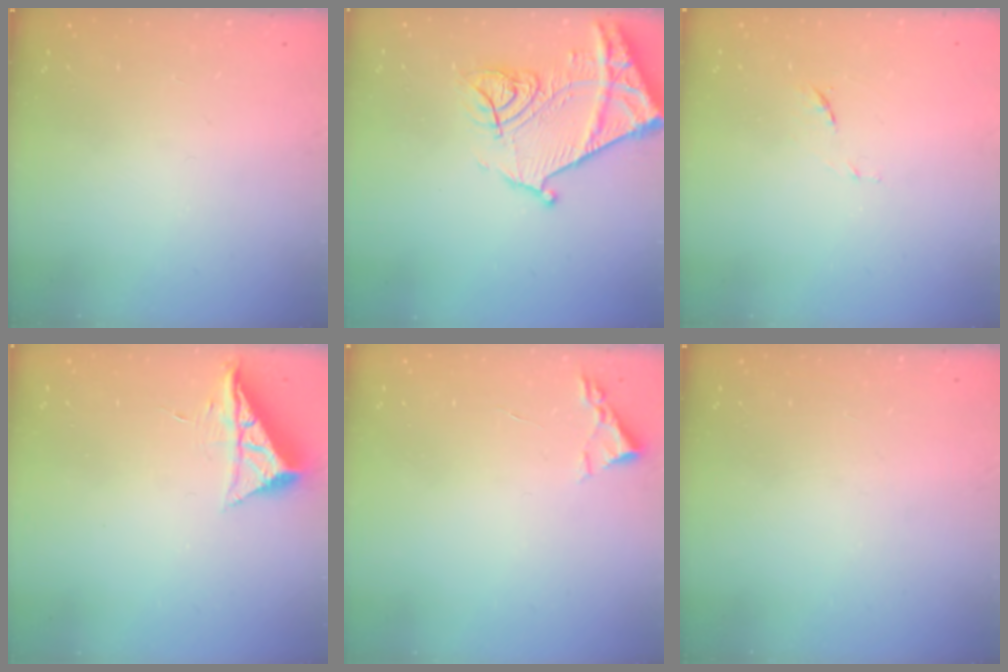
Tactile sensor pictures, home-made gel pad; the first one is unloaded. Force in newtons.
{"total": 15.3, "press": 15.3, "slide": 1.6}
{"total": 7.8, "press": 7.7, "slide": 0.6}
{"total": 7.4, "press": 7.4, "slide": 0.3}
{"total": 2.4, "press": 2.3, "slide": 0.3}
{"total": 0.0}